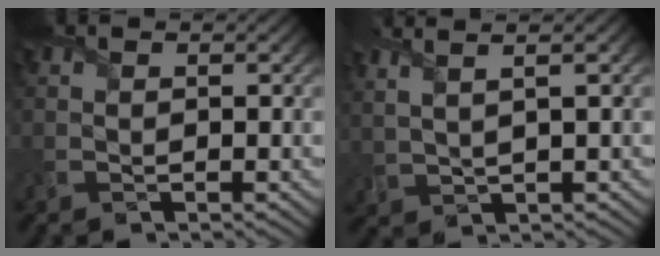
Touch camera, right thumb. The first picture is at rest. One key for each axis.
{"total": 4.7, "fx": 2.8, "fy": 0.7, "fz": 3.7, "tx": -0.064, "ty": 0.024, "tz": 0.032}